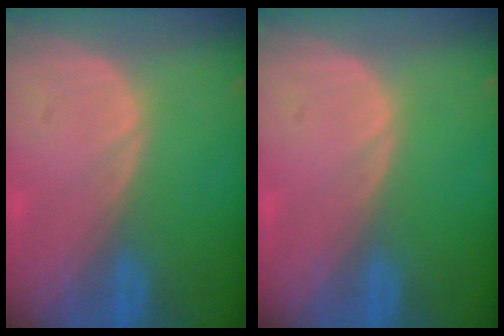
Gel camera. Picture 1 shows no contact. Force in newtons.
{"total": 0.0}